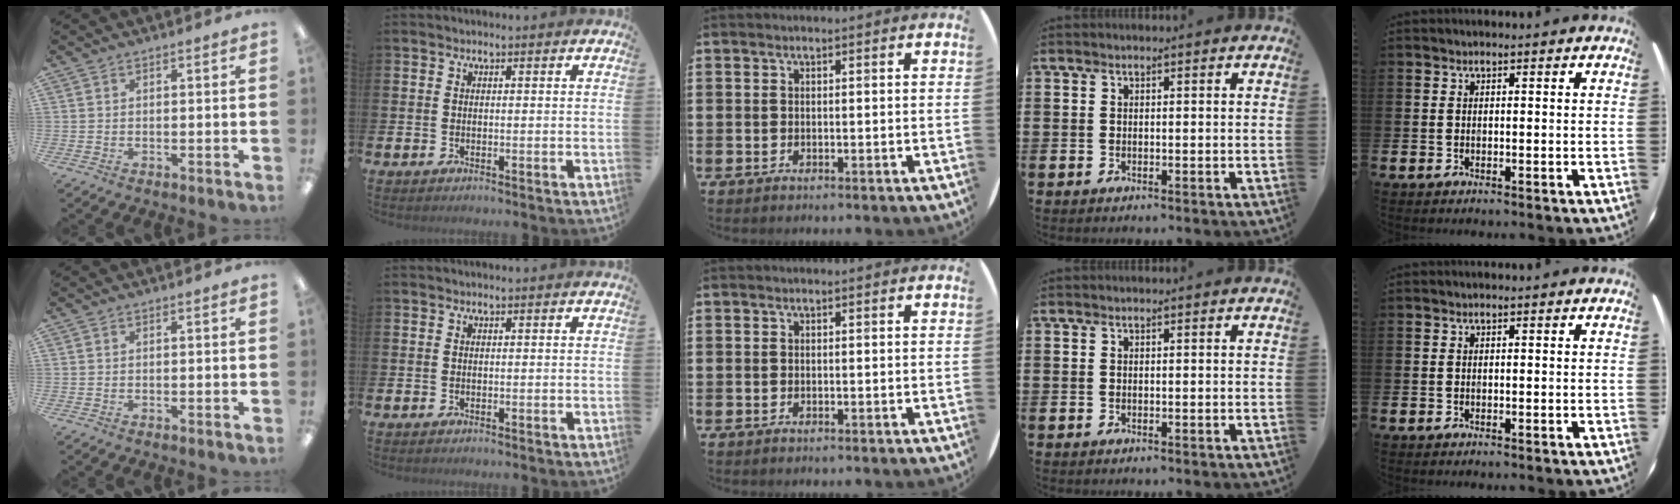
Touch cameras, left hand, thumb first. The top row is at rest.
{}